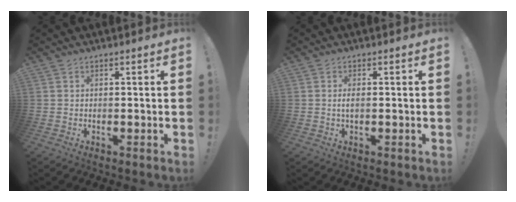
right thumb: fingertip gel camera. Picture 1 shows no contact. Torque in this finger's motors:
{"motor_torque": [-0.12, 0.09, 0.13, -0.15, 0.08]}